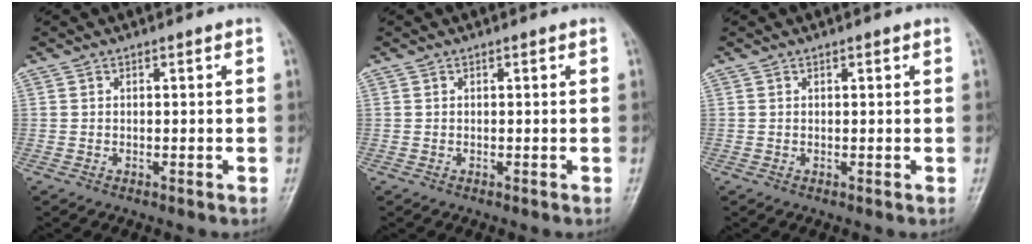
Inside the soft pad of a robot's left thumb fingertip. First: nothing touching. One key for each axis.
{"total": 0.0}
{"total": 0.7, "fx": 0.4, "fy": 0.2, "fz": 0.5, "tx": -0.008, "ty": -0.001, "tz": 0.005}